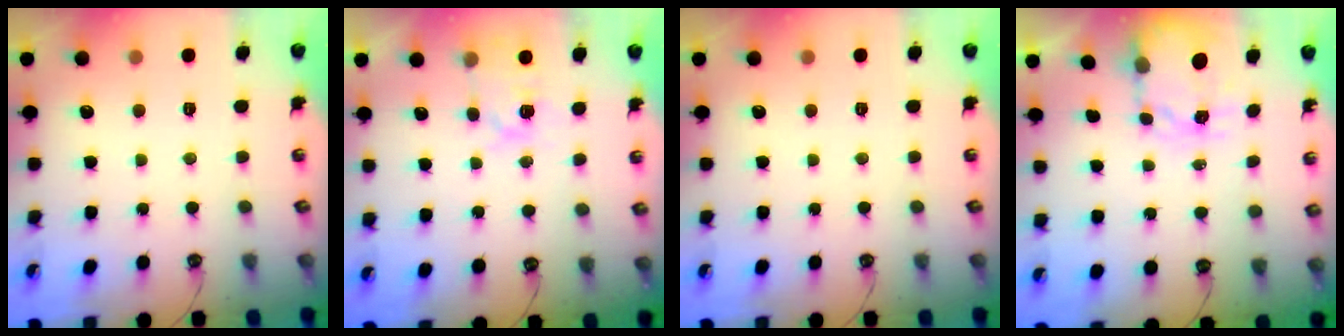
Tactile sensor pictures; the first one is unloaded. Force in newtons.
{"total": 4.4, "press": 4.4, "slide": 0.4}
{"total": 0.0}
{"total": 3.3, "press": 3.3, "slide": 0.4}